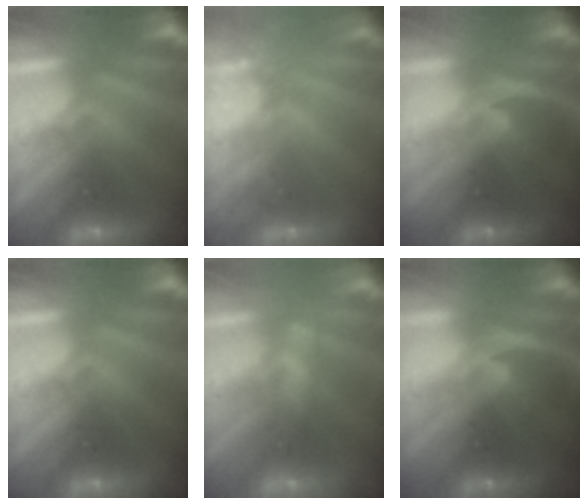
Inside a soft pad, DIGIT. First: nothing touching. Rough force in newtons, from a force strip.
{"total": 2.6}
{"total": 1.2}
{"total": 0.0}
{"total": 2.6}
{"total": 1.2}